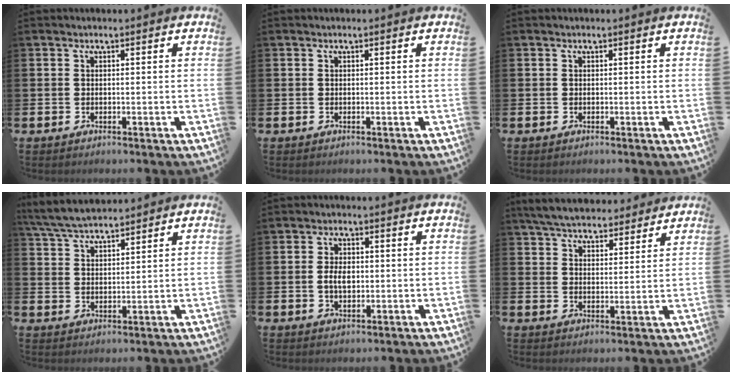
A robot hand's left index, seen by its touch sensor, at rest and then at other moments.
{"total": 0.0}
{"total": 0.0}
{"total": 5.5, "force": [5.3, 0.8, 1.3], "torque": [-0.043, -0.021, 0.098]}
{"total": 3.3, "force": [0.1, 2.0, 2.6], "torque": [-0.028, 0.000, -0.005]}
{"total": 6.1, "force": [5.9, 1.3, 1.0], "torque": [-0.035, -0.031, 0.105]}